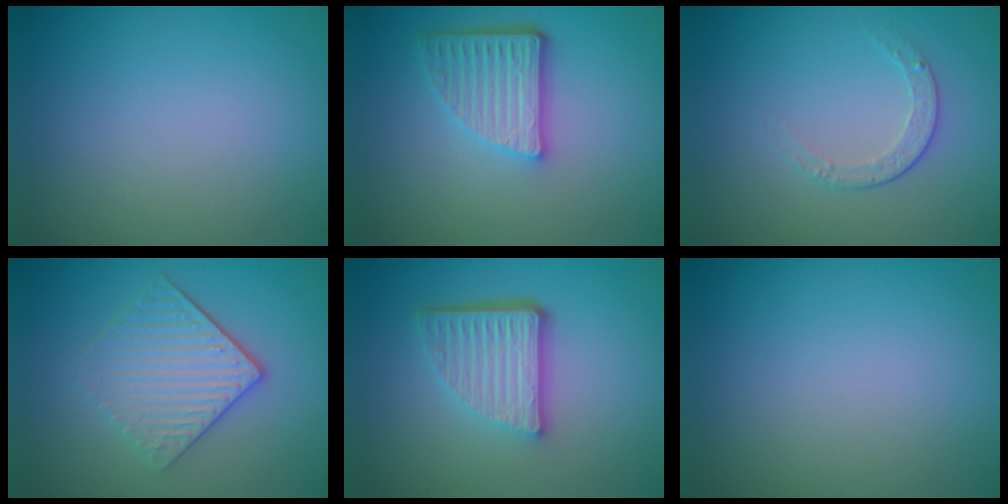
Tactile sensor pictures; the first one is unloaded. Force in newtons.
{"total": 4.9, "press": 3.5, "slide": 3.4}
{"total": 1.6, "press": 1.2, "slide": 1.1}
{"total": 4.1, "press": 3.4, "slide": 2.3}
{"total": 5.6, "press": 3.7, "slide": 4.1}
{"total": 0.0}